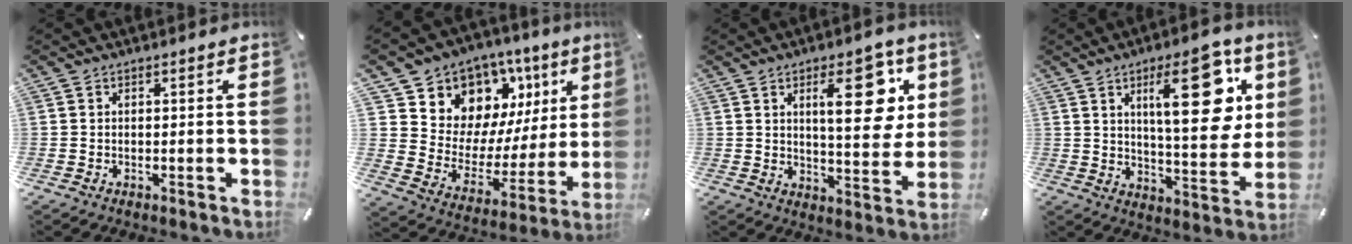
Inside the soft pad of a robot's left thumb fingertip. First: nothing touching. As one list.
[{"total": 10.3, "force": [6.9, 7.5, 1.2], "torque": [-0.017, -0.092, 0.125]}, {"total": 16.7, "force": [6.1, 7.1, 13.8], "torque": [-0.181, -0.017, 0.090]}, {"total": 20.9, "force": [7.9, 7.9, 17.7], "torque": [-0.231, -0.031, 0.112]}]